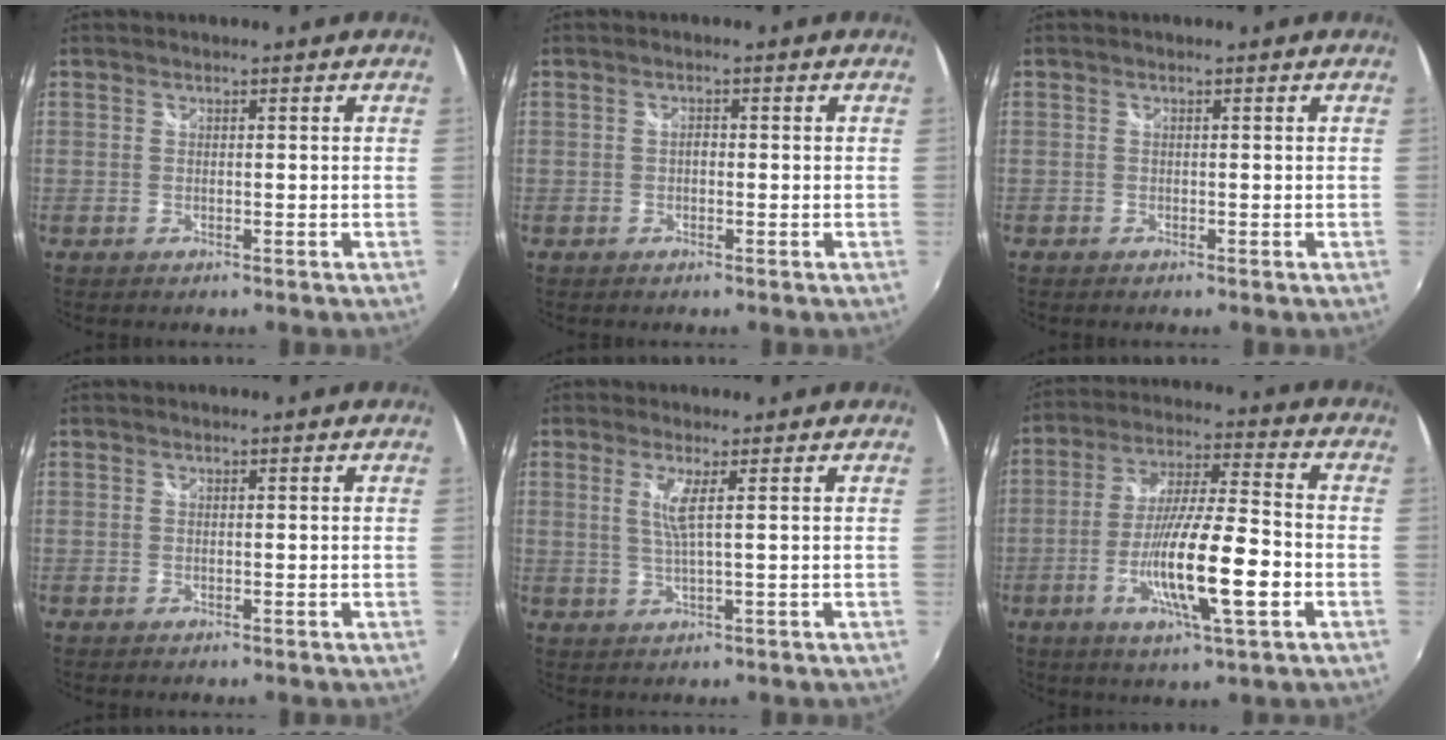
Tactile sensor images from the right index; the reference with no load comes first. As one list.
[{"total": 1.0, "force": [-0.3, 0.7, 0.6], "torque": [-0.010, 0.003, -0.007]}, {"total": 0.0}, {"total": 0.0}, {"total": 3.3, "force": [1.0, -0.6, 3.1], "torque": [-0.060, -0.005, 0.020]}, {"total": 15.6, "force": [-5.1, 2.0, 14.6], "torque": [-0.277, -0.014, -0.089]}]